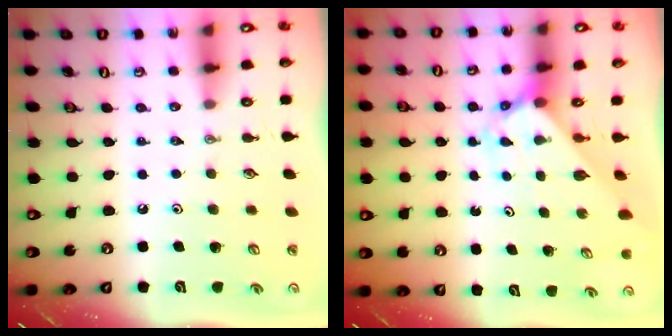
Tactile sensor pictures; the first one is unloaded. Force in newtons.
{"total": 2.3, "press": 2.3, "slide": 0.2}